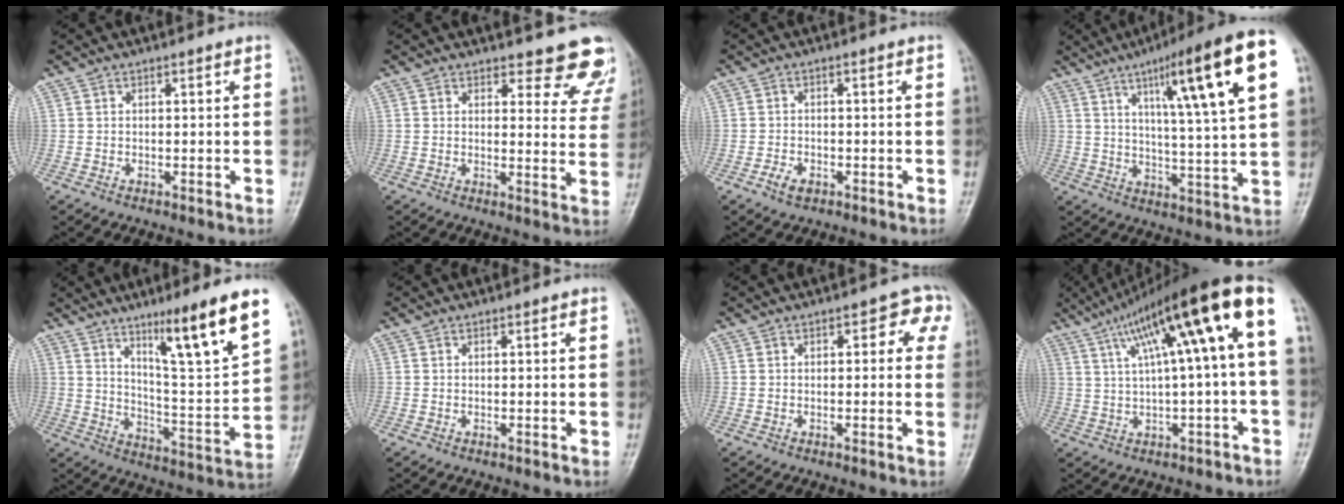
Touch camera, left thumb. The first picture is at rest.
{"total": 9.7, "force": [8.7, 3.6, 2.2], "torque": [0.023, -0.059, 0.074]}
{"total": 2.8, "force": [-1.5, 1.7, 1.6], "torque": [-0.032, 0.007, -0.025]}
{"total": 19.9, "force": [8.1, 2.4, 18.1], "torque": [-0.257, -0.014, 0.117]}
{"total": 16.4, "force": [9.9, 1.2, 13.0], "torque": [-0.191, -0.060, 0.165]}
{"total": 0.0}
{"total": 4.6, "force": [1.2, 2.7, 3.5], "torque": [0.002, 0.008, -0.001]}
{"total": 16.1, "force": [4.8, 2.1, 15.2], "torque": [-0.247, 0.040, 0.079]}